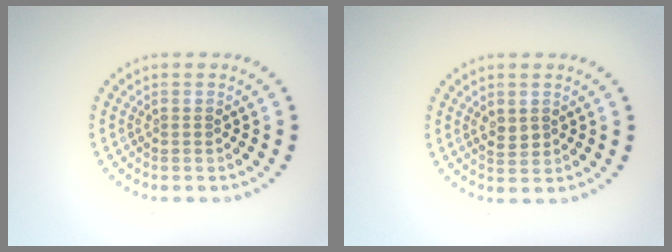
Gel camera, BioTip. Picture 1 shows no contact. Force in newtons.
{"total": 1.4, "press": 1.4, "slide": 0.2}